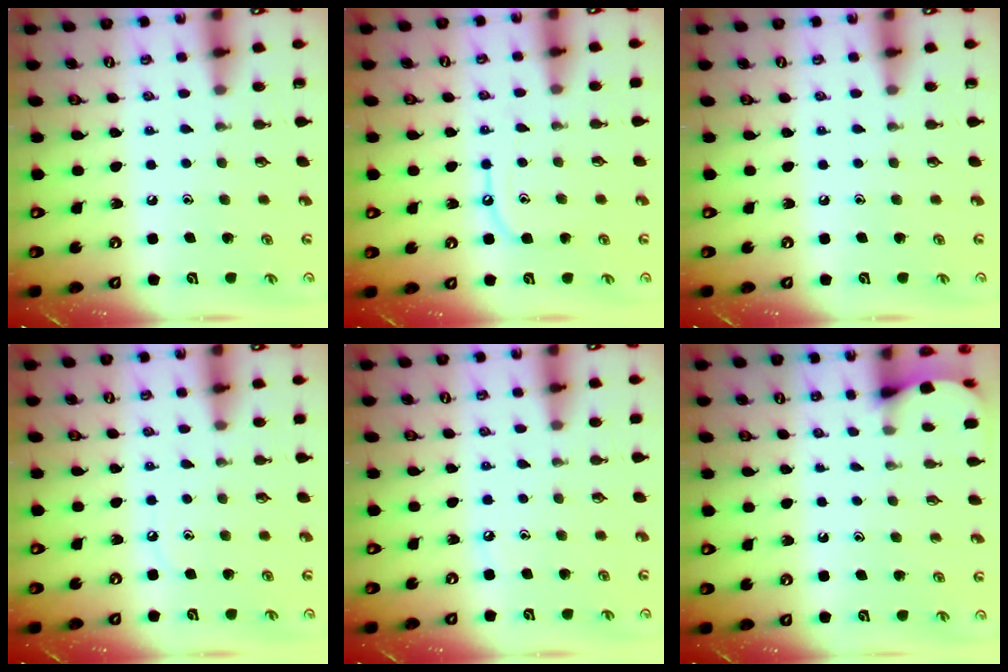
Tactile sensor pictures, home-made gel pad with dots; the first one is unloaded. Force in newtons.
{"total": 6.9, "press": 6.9, "slide": 0.6}
{"total": 0.0}
{"total": 4.7, "press": 4.7, "slide": 0.6}
{"total": 2.9, "press": 2.8, "slide": 0.4}
{"total": 2.4, "press": 2.4, "slide": 0.3}